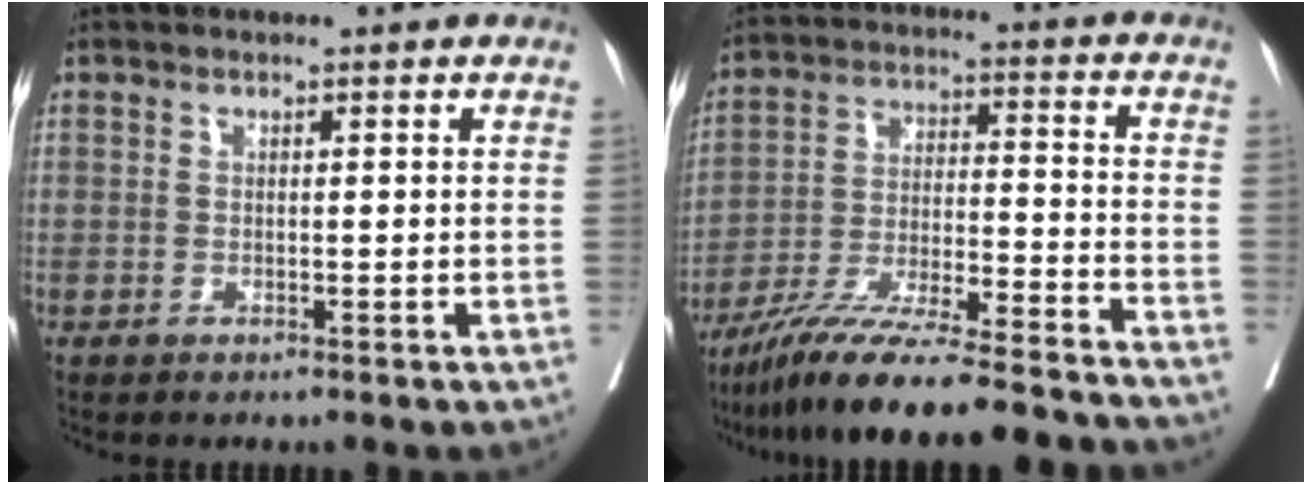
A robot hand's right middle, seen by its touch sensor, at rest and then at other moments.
{"total": 19.7, "force": [-17.4, 0.4, 9.4], "torque": [-0.164, -0.020, -0.288]}